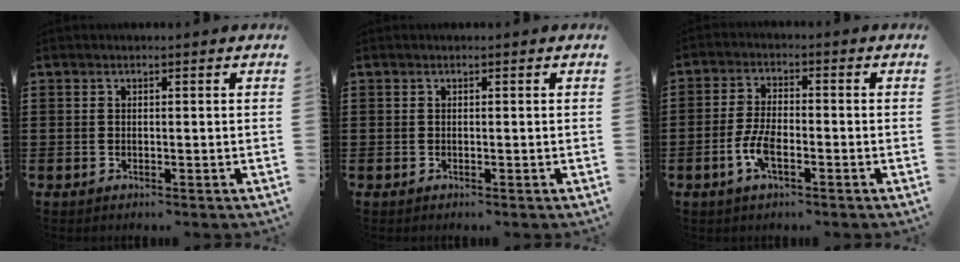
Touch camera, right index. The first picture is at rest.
{"total": 0.0}
{"total": 5.1, "force": [-2.0, 2.0, 4.2], "torque": [-0.099, -0.003, -0.042]}